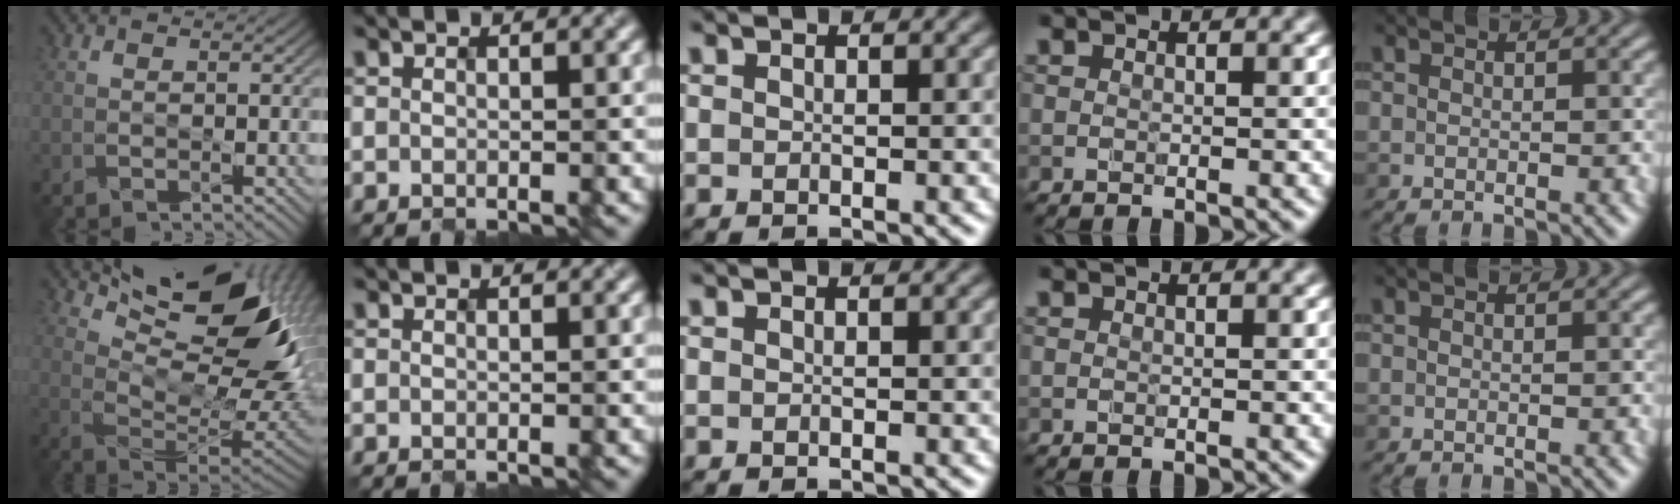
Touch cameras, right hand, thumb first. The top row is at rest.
{"thumb": {"total": 15.3, "force": [8.8, 5.7, 11.1], "torque": [-0.179, 0.001, 0.149]}}